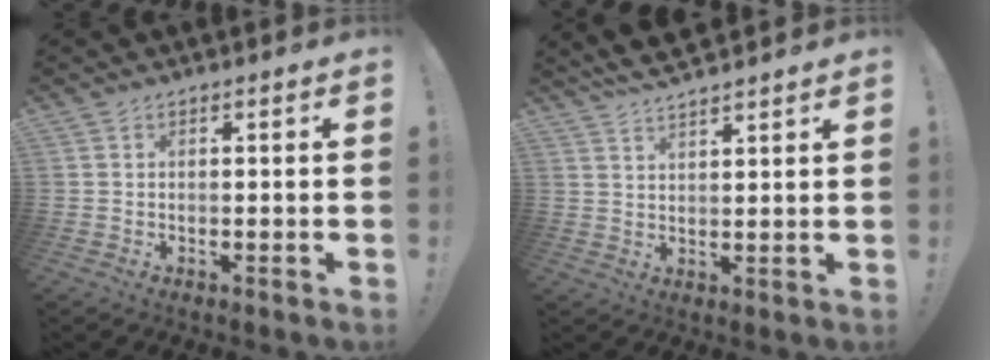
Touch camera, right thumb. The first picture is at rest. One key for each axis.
{"total": 5.2, "fx": 4.7, "fy": 1.0, "fz": 1.9, "tx": -0.041, "ty": -0.026, "tz": 0.090}